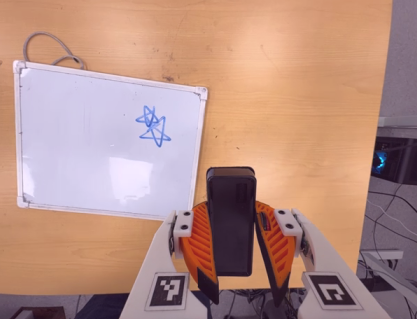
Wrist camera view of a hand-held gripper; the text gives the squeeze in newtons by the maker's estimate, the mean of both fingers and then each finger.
{"total": 9.8, "left": 8.1, "right": 11.5}